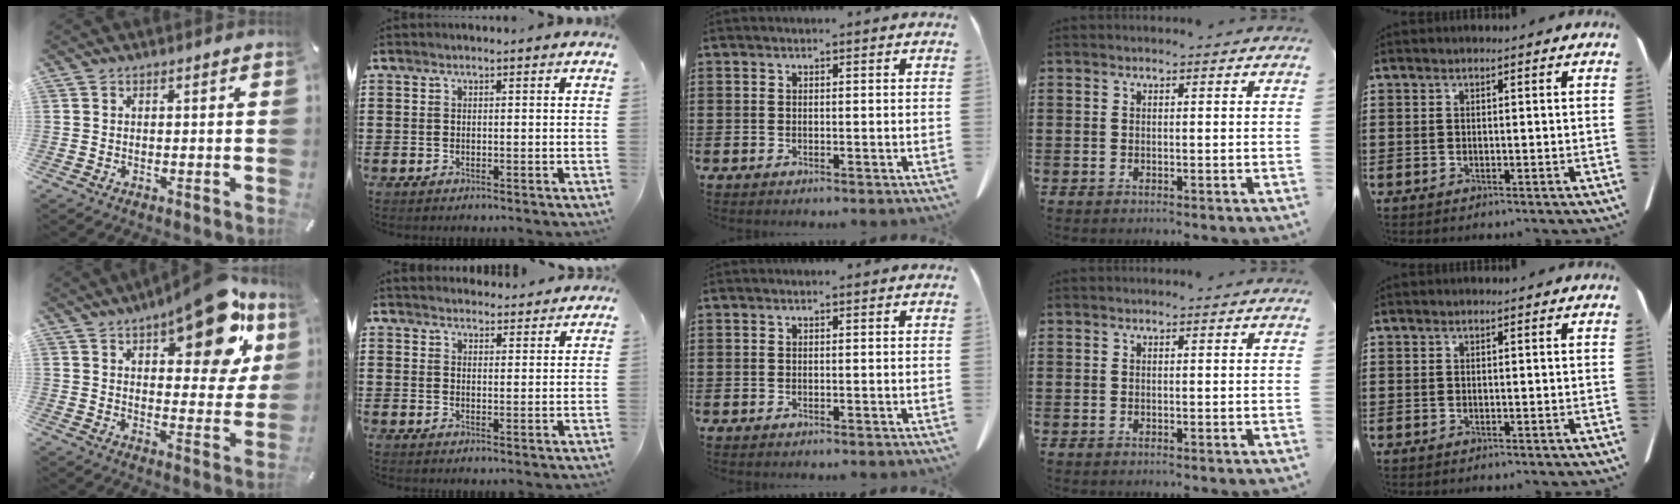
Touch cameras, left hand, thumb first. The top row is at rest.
{"thumb": {"total": 19.4, "force": [11.4, 8.5, 13.2], "torque": [-0.165, -0.063, 0.181]}, "index": {"total": 2.9, "force": [2.8, 0.5, -0.1], "torque": [0.002, -0.012, 0.052]}}